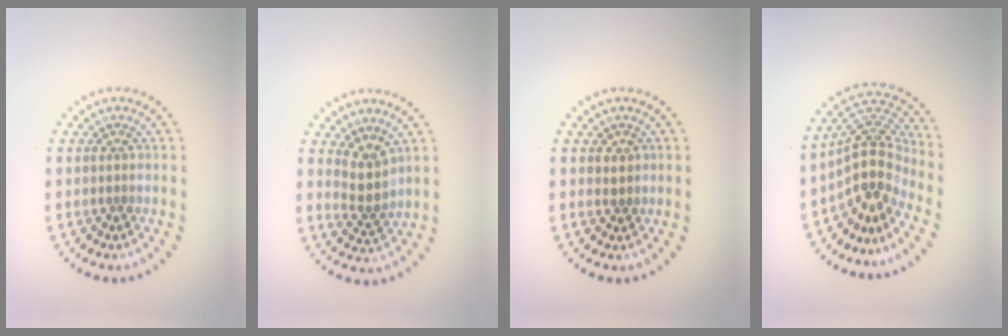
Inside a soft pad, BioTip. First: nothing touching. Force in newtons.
{"total": 2.5, "press": 1.8, "slide": 1.7}
{"total": 0.6, "press": 0.5, "slide": 0.3}
{"total": 4.7, "press": 3.4, "slide": 3.2}